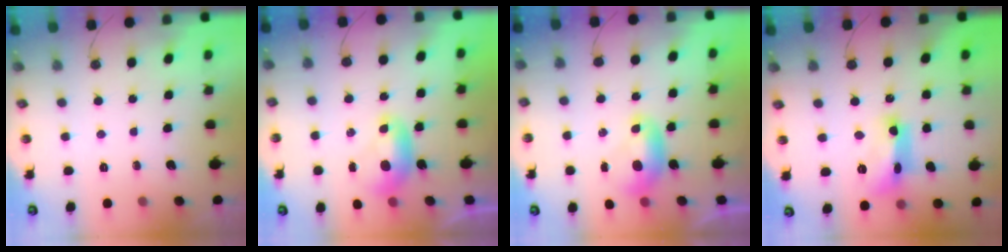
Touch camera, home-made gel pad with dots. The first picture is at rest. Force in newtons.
{"total": 0.0}
{"total": 0.0}
{"total": 11.6, "press": 11.5, "slide": 0.7}